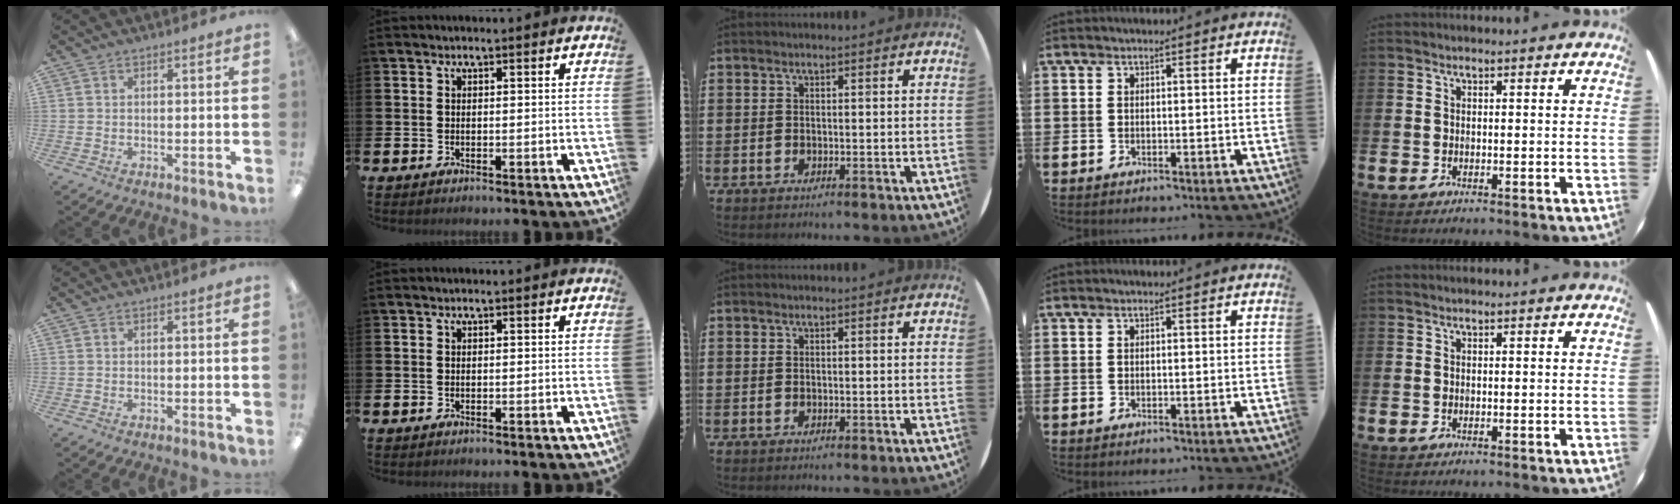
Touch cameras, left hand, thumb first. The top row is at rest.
{}